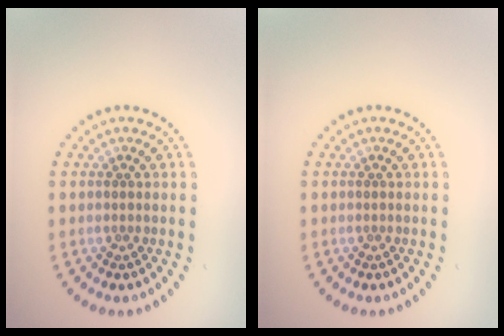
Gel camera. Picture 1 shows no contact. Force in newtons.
{"total": 0.0}